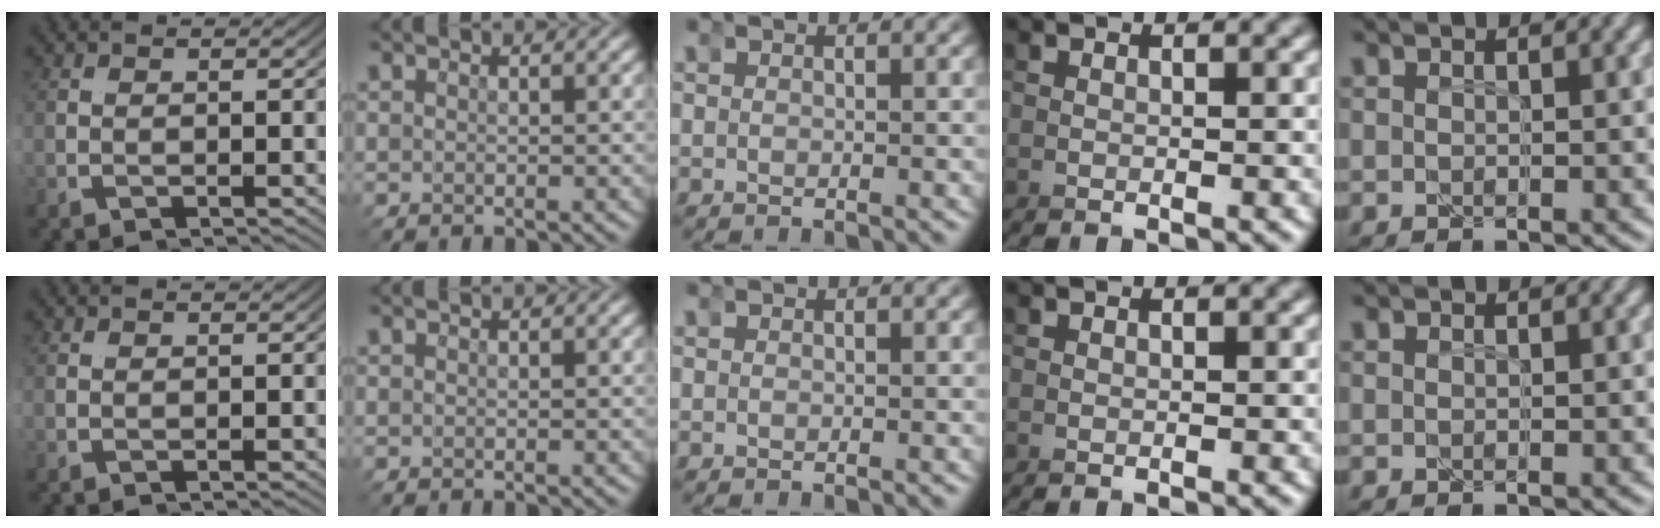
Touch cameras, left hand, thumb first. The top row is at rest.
{}